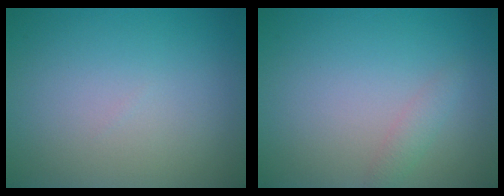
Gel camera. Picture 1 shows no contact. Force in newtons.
{"total": 1.2, "press": 1.2, "slide": 0.1}